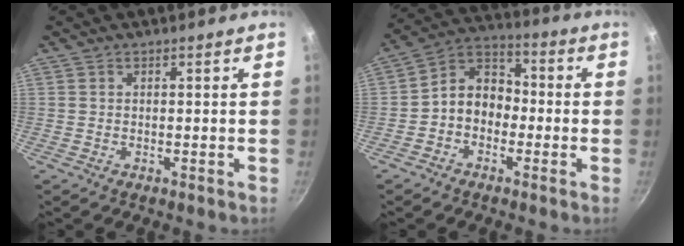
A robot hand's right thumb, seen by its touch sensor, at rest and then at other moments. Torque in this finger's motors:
{"motor_torque": [-0.37, 0.22, 0.35, 0.27, 0.10]}